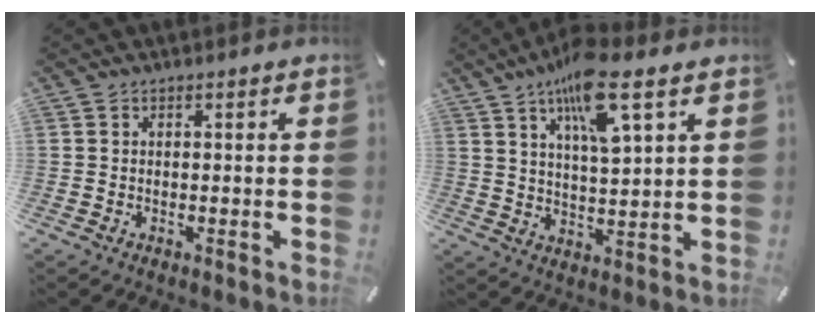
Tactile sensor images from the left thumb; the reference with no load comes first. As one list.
[{"total": 13.1, "force": [7.8, 3.3, 9.9], "torque": [-0.176, -0.027, 0.131]}]